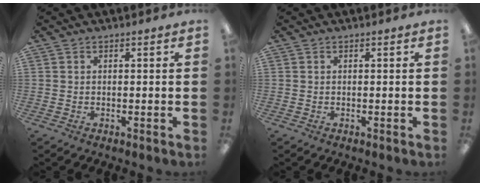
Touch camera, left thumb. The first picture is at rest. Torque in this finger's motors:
{"motor_torque": [-0.01, 0.01, 0.09, -0.03, 0.00]}